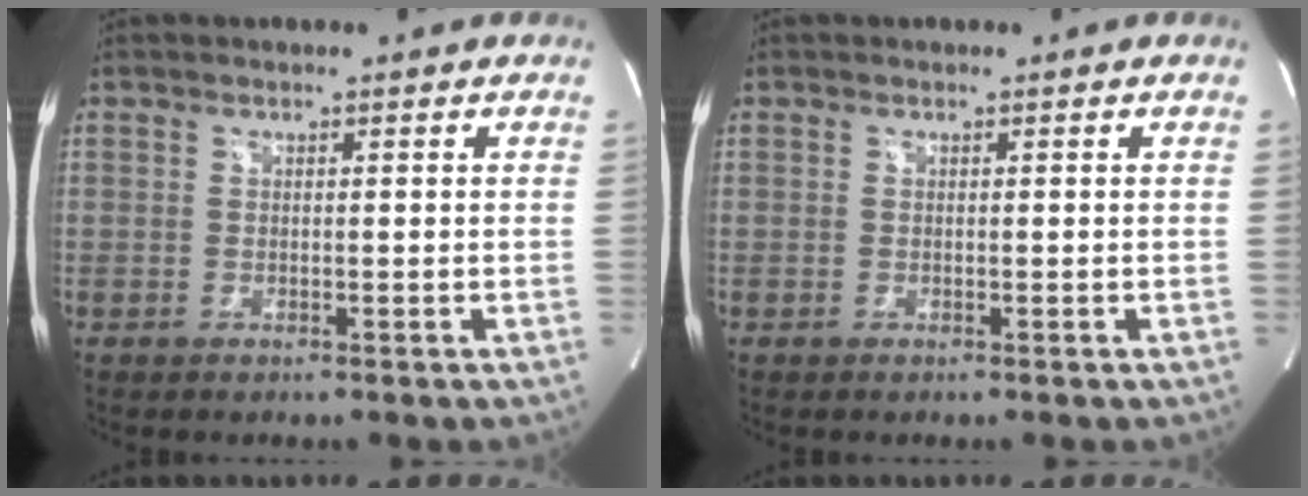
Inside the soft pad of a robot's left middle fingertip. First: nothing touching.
{"total": 0.0}